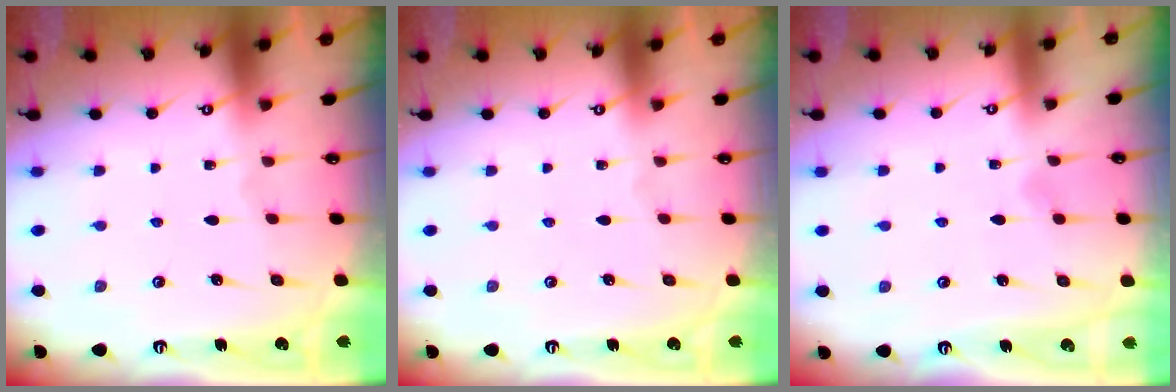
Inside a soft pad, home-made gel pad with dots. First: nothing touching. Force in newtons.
{"total": 0.0}
{"total": 4.6, "press": 4.6, "slide": 0.2}